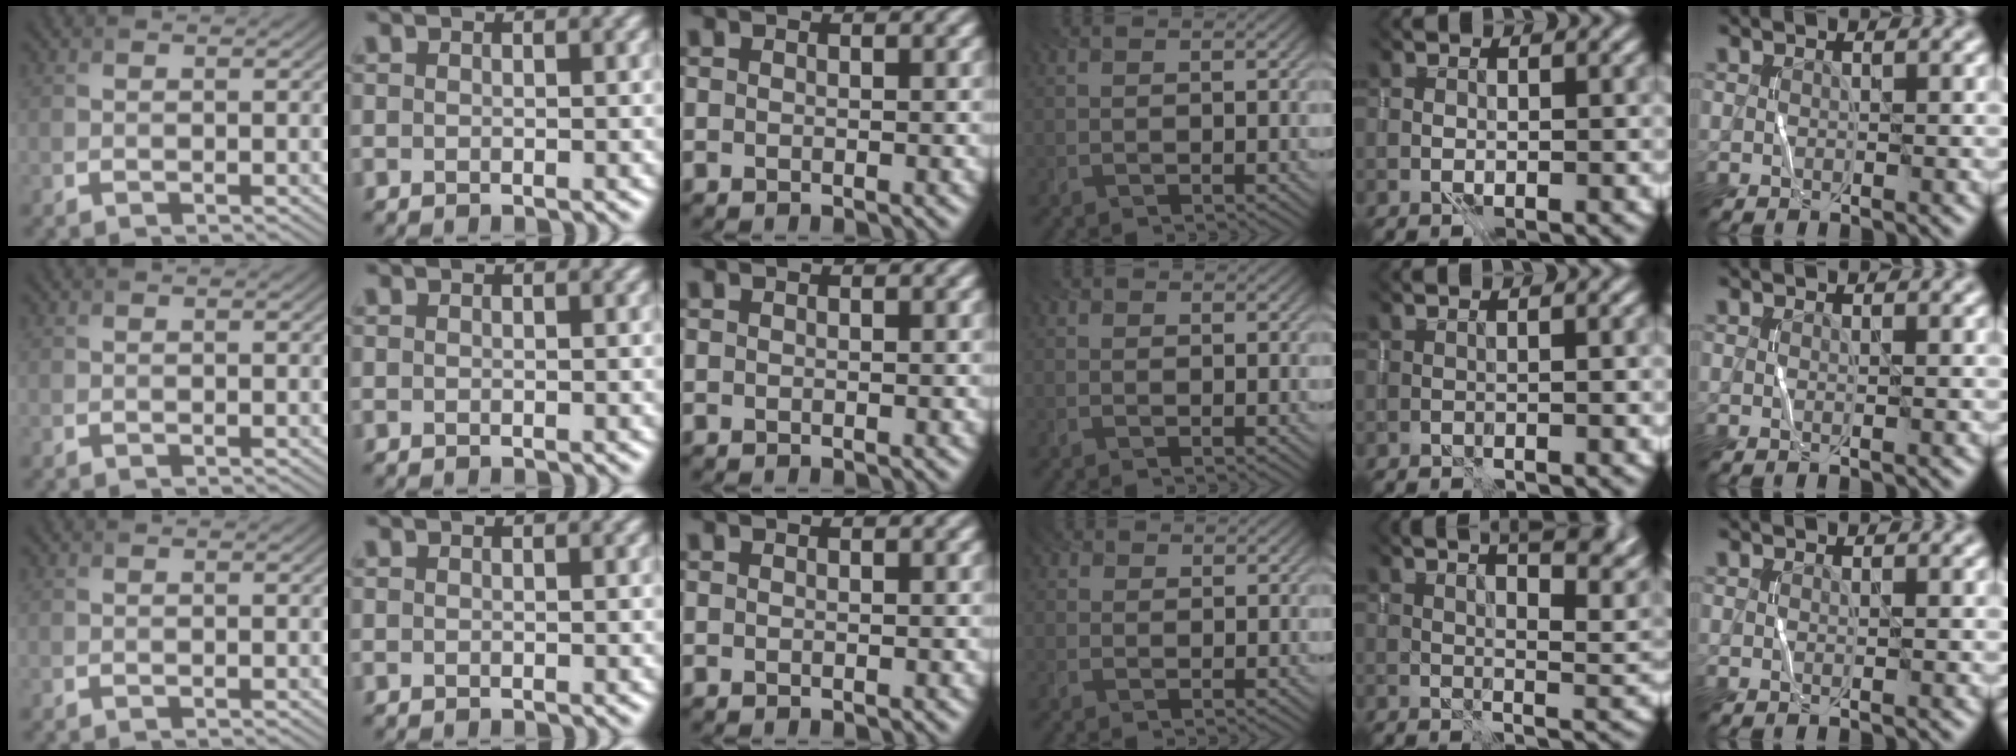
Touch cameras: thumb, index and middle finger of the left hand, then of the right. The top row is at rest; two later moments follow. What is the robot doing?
{"motion": "wrap", "object": "cellophane"}